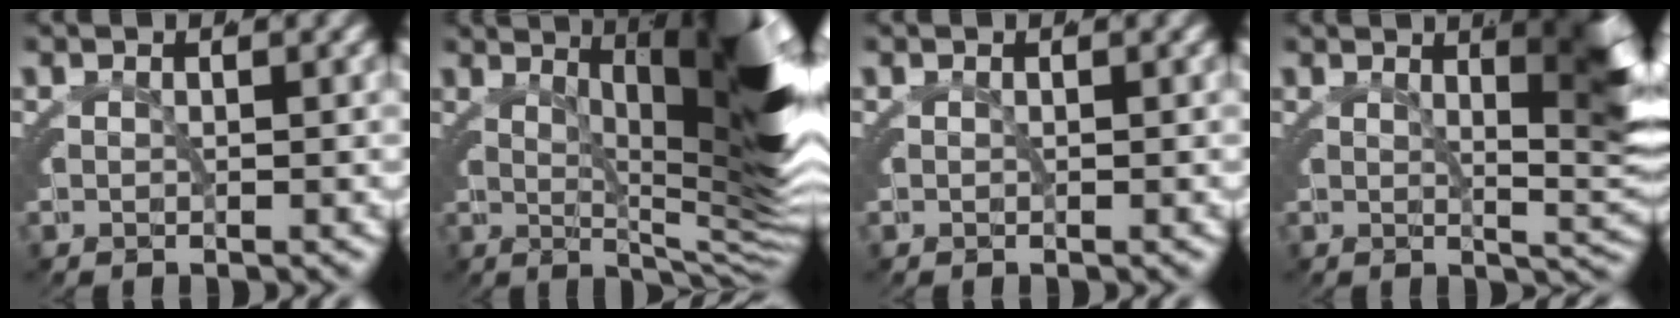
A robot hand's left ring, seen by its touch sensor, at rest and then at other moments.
{"total": 18.4, "force": [2.8, 5.5, 17.4], "torque": [-0.185, 0.023, 0.033]}
{"total": 0.0}
{"total": 7.5, "force": [1.7, 1.7, 7.1], "torque": [-0.049, 0.006, 0.027]}